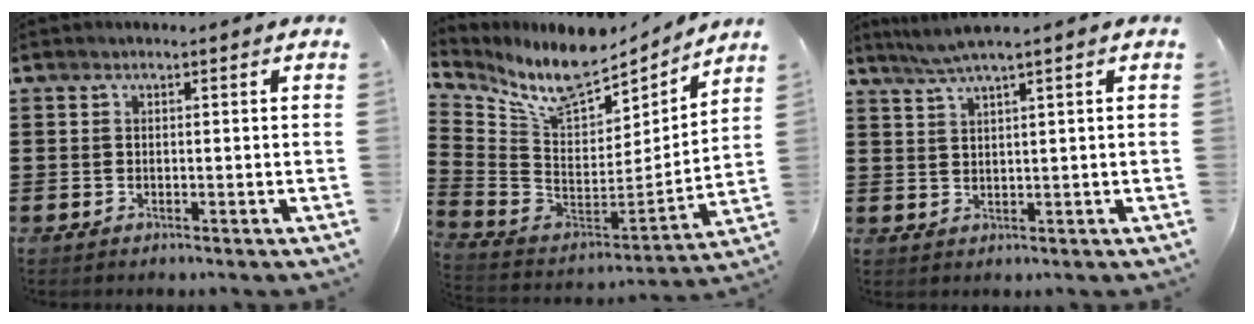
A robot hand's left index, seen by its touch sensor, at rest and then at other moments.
{"total": 10.3, "force": [8.3, 3.2, 5.3], "torque": [-0.125, -0.064, 0.143]}
{"total": 2.9, "force": [2.0, -0.4, 2.0], "torque": [-0.043, 0.000, 0.037]}